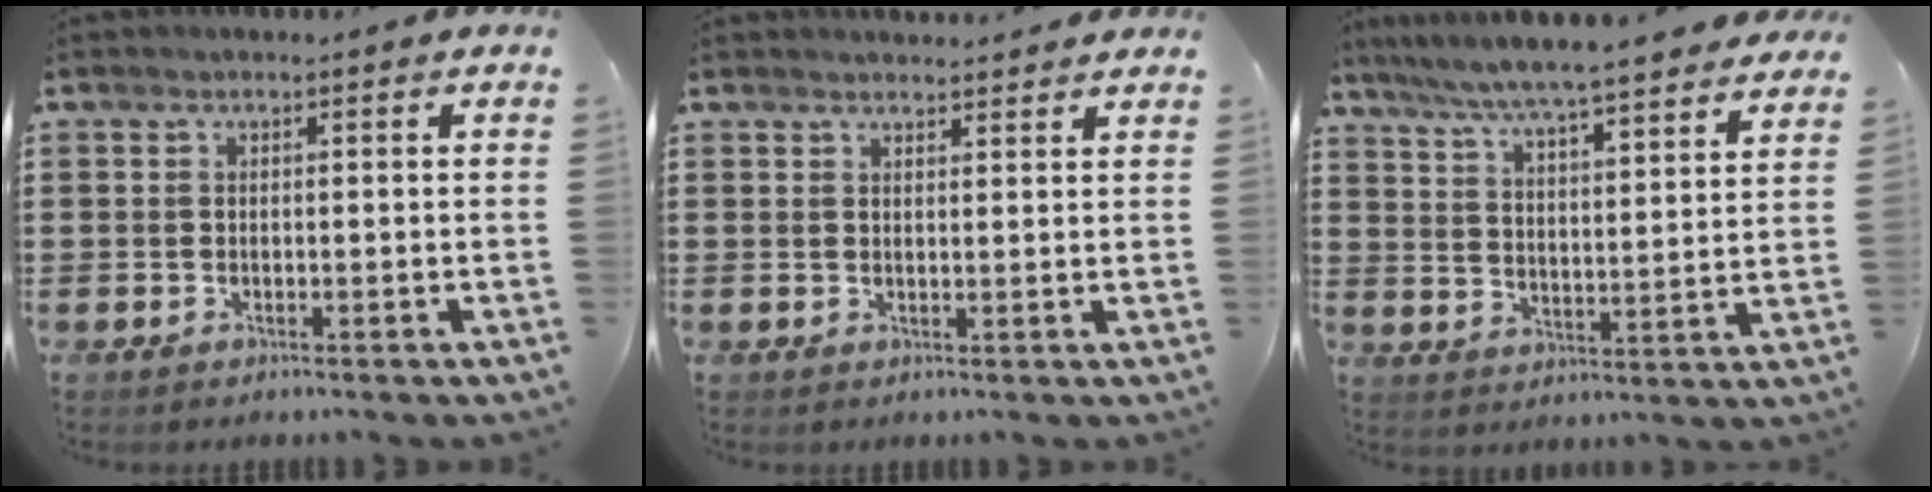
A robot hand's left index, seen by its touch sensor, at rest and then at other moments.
{"total": 1.8, "force": [1.8, 0.1, 0.0], "torque": [-0.004, 0.000, 0.034]}
{"total": 5.9, "force": [5.5, -0.4, 1.9], "torque": [-0.064, -0.038, 0.092]}